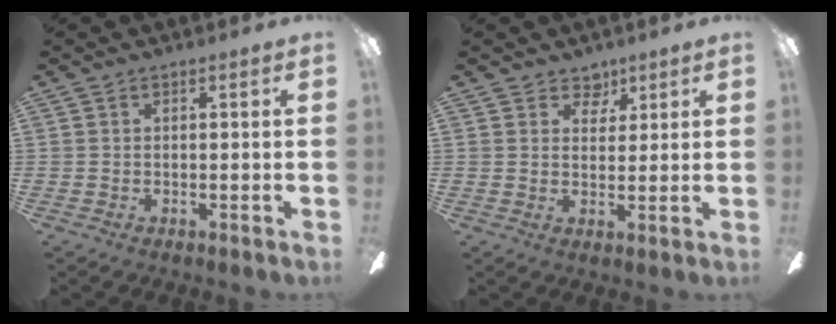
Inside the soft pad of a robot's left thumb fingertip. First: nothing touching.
{"total": 4.5, "force": [3.3, 2.9, 0.8], "torque": [-0.005, -0.015, 0.058]}